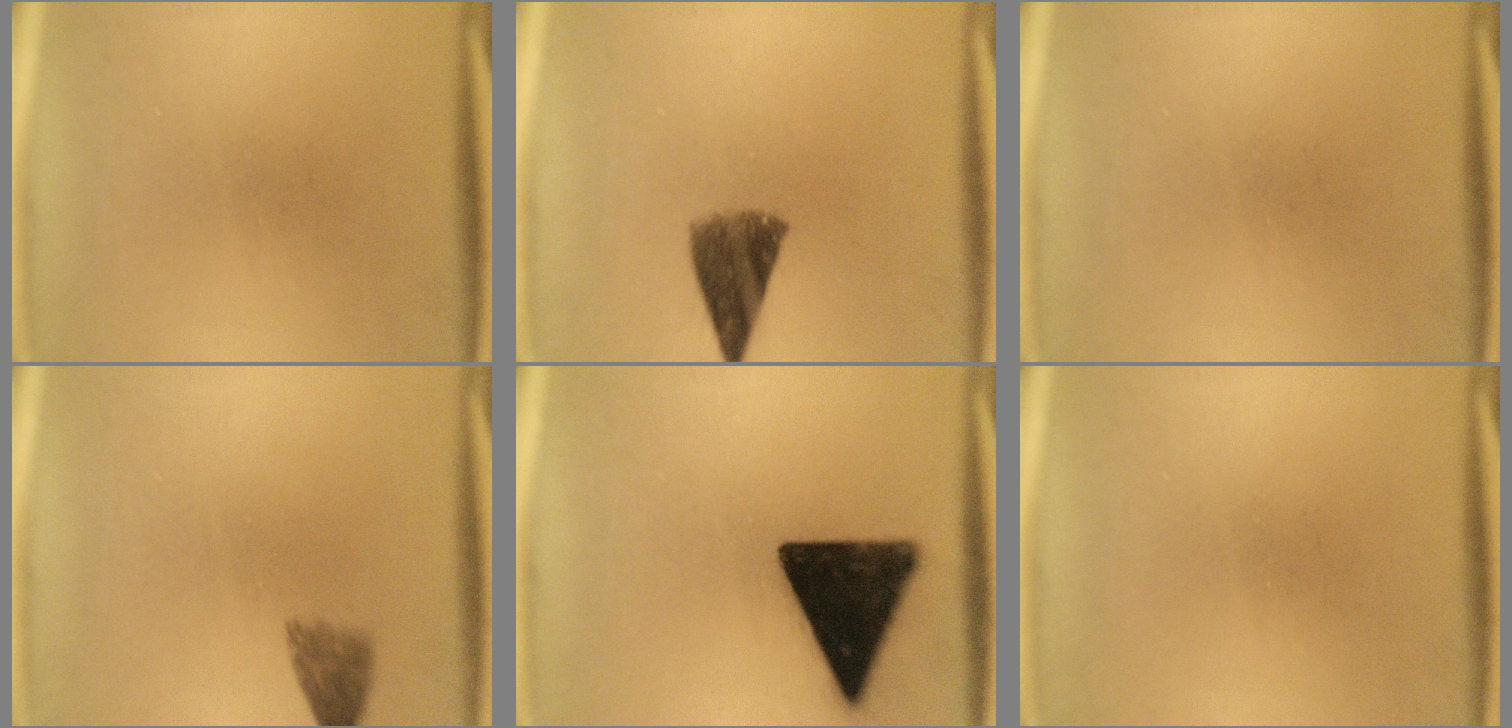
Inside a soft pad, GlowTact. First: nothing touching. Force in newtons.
{"total": 7.6}
{"total": 0.0}
{"total": 3.0}
{"total": 17.4}
{"total": 0.0}